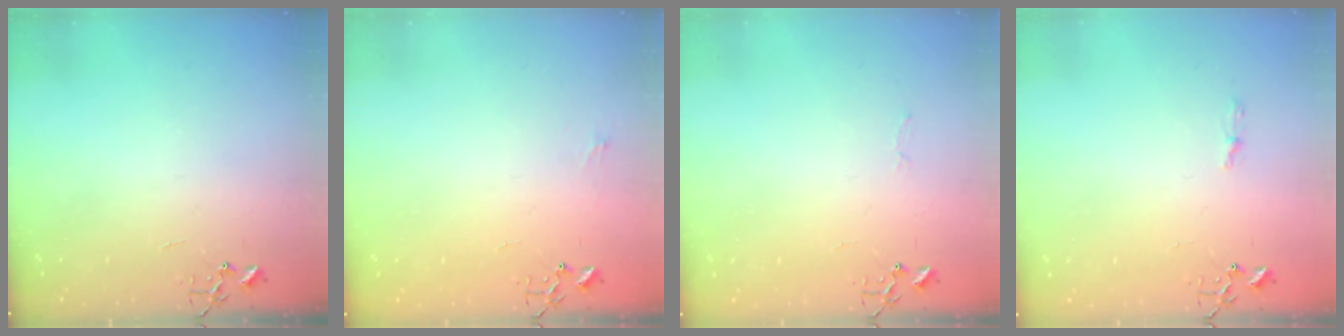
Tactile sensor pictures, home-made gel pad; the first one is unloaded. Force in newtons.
{"total": 5.0, "press": 5.0, "slide": 0.7}
{"total": 2.5, "press": 2.5, "slide": 0.4}
{"total": 3.7, "press": 3.7, "slide": 0.5}